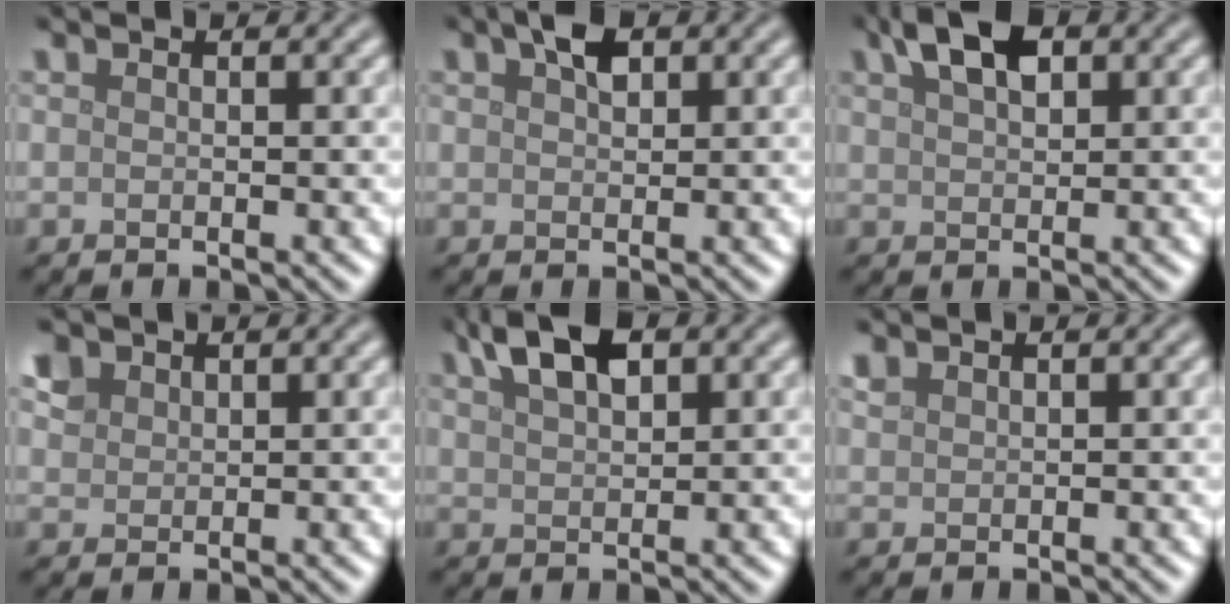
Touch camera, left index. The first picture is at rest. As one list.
[{"total": 2.2, "force": [1.2, 1.1, 1.5], "torque": [-0.025, 0.008, 0.021]}, {"total": 4.4, "force": [2.3, 2.2, 3.1], "torque": [-0.059, 0.011, 0.040]}, {"total": 2.0, "force": [1.3, 1.4, 0.5], "torque": [-0.017, 0.005, 0.025]}, {"total": 4.8, "force": [2.7, 2.2, 3.3], "torque": [-0.065, 0.013, 0.048]}, {"total": 0.9, "force": [0.8, 0.3, 0.1], "torque": [-0.007, 0.002, 0.020]}]